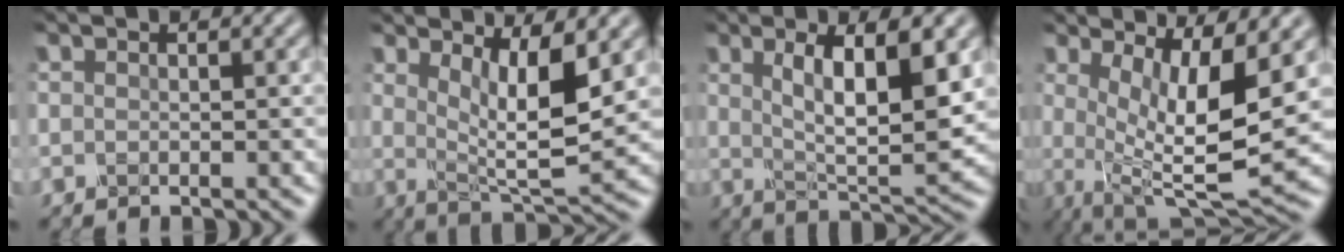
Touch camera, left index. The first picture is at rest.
{"total": 6.1, "force": [1.8, 1.6, 5.6], "torque": [-0.101, -0.016, 0.041]}
{"total": 7.8, "force": [1.8, 2.3, 7.2], "torque": [-0.120, -0.009, 0.040]}
{"total": 8.9, "force": [0.5, 2.7, 8.5], "torque": [-0.152, -0.020, 0.018]}